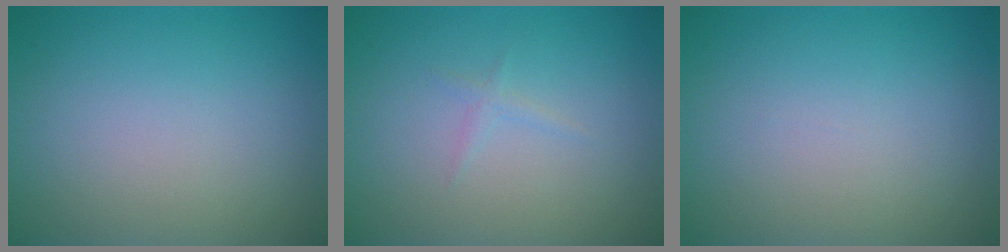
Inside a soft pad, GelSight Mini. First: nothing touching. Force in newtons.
{"total": 0.7, "press": 0.7, "slide": 0.1}
{"total": 0.0}